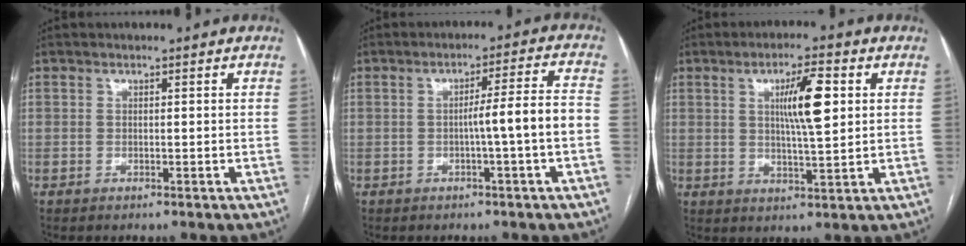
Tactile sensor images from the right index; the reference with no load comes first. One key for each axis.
{"total": 6.6, "fx": -1.5, "fy": -0.8, "fz": 6.4, "tx": -0.090, "ty": 0.014, "tz": -0.020}
{"total": 8.0, "fx": 2.1, "fy": 1.0, "fz": 7.7, "tx": -0.131, "ty": 0.005, "tz": 0.037}